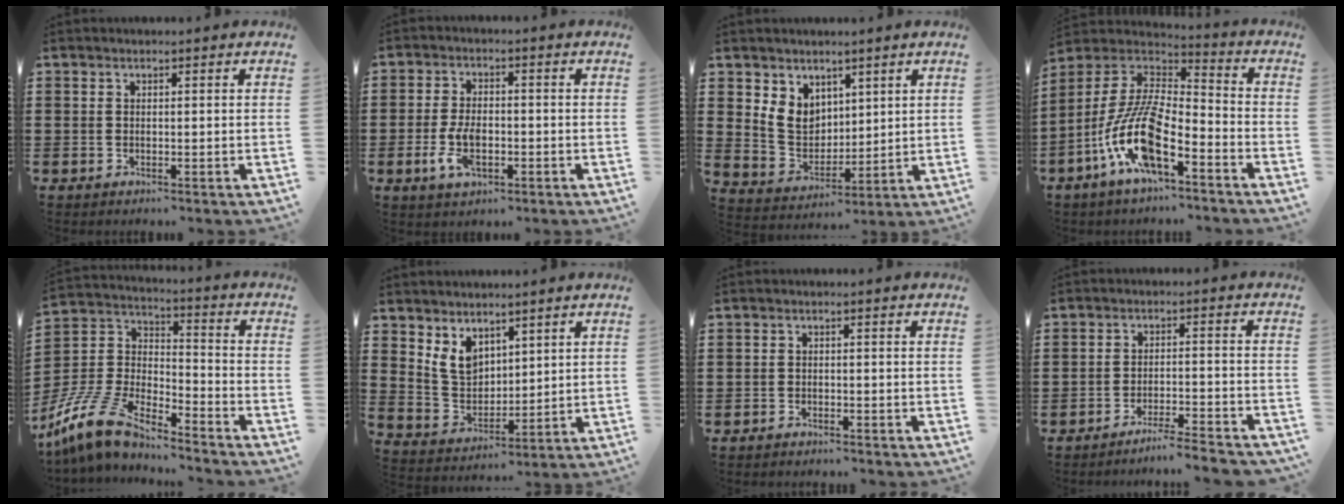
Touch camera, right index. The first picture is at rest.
{"total": 5.5, "force": [-1.6, 2.8, 4.4], "torque": [-0.107, -0.004, -0.032]}
{"total": 6.6, "force": [3.1, 5.3, 2.4], "torque": [-0.070, 0.008, 0.061]}
{"total": 12.8, "force": [-6.6, 4.0, 10.3], "torque": [-0.242, -0.009, -0.137]}
{"total": 11.4, "force": [-9.8, 3.0, 4.9], "torque": [-0.135, 0.014, -0.207]}
{"total": 5.7, "force": [3.6, 3.8, 2.3], "torque": [-0.069, -0.002, 0.067]}
{"total": 1.2, "force": [-1.1, 0.2, -0.1], "torque": [-0.002, 0.003, -0.025]}
{"total": 4.2, "force": [-4.1, -0.5, 1.1], "torque": [-0.019, -0.006, -0.083]}